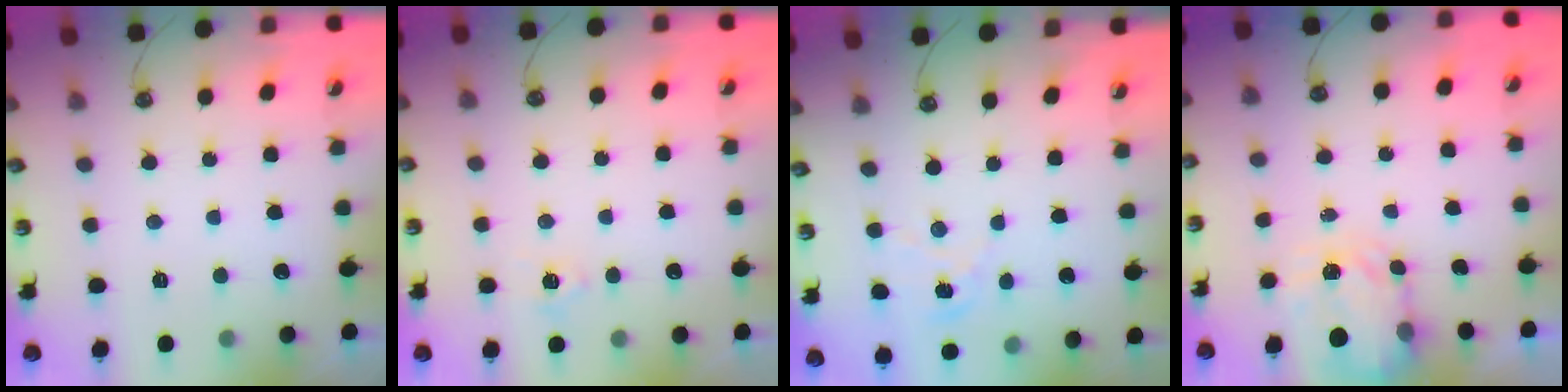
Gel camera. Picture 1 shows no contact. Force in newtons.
{"total": 6.1, "press": 6.1, "slide": 0.6}
{"total": 1.6, "press": 1.6, "slide": 0.2}
{"total": 3.8, "press": 3.8, "slide": 0.5}